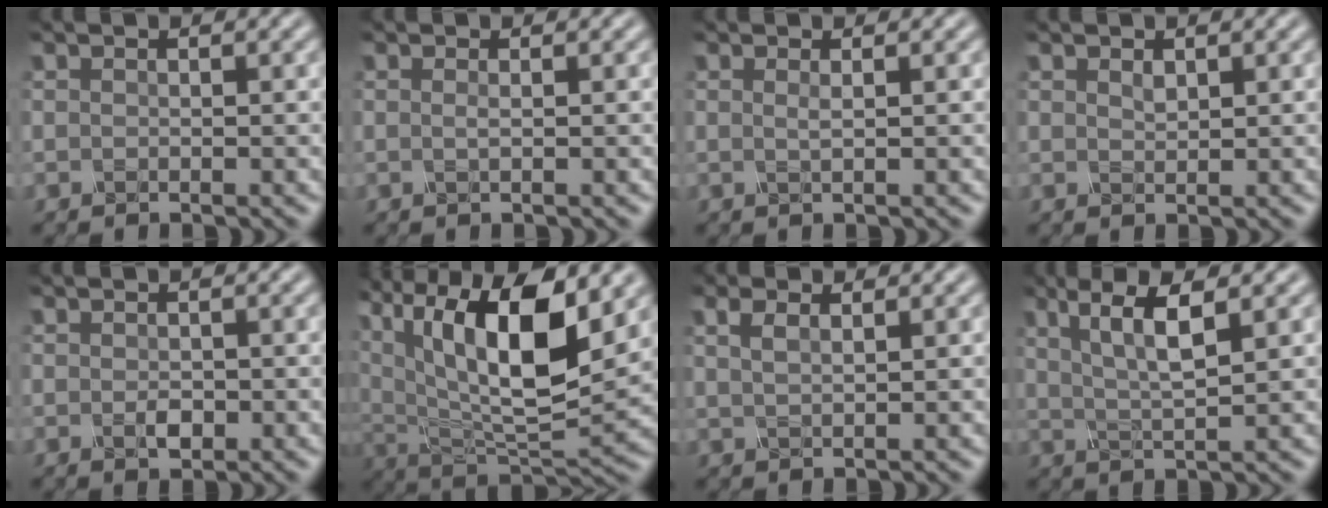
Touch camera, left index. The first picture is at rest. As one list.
[{"total": 0.6, "force": [-0.1, 0.2, 0.6], "torque": [-0.008, 0.000, -0.006]}, {"total": 0.7, "force": [0.1, 0.2, 0.7], "torque": [-0.007, 0.000, -0.003]}, {"total": 0.6, "force": [0.3, 0.4, 0.4], "torque": [-0.011, 0.000, 0.009]}, {"total": 1.3, "force": [-0.4, 0.8, 0.9], "torque": [-0.021, -0.001, -0.005]}, {"total": 13.8, "force": [5.5, 5.3, 11.5], "torque": [-0.212, 0.000, 0.103]}, {"total": 2.0, "force": [0.9, 0.8, 1.5], "torque": [-0.030, 0.005, 0.015]}, {"total": 5.0, "force": [1.9, 1.2, 4.5], "torque": [-0.088, -0.003, 0.036]}]